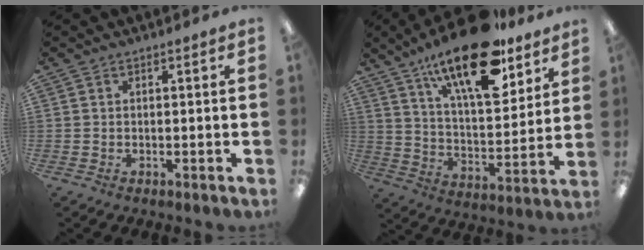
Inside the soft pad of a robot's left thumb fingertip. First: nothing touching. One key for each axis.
{"total": 22.6, "fx": 15.5, "fy": 8.2, "fz": 14.2, "tx": -0.226, "ty": -0.090, "tz": 0.260}